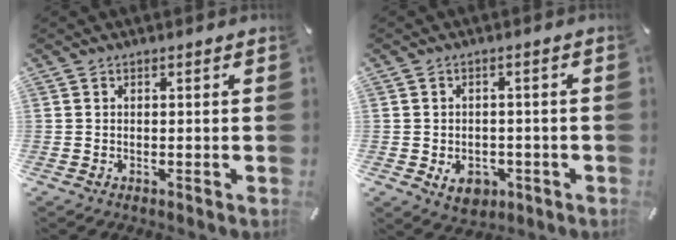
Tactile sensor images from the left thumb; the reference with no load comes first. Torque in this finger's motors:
{"motor_torque": [-0.02, 0.03, 0.14, 0.04, 0.05]}